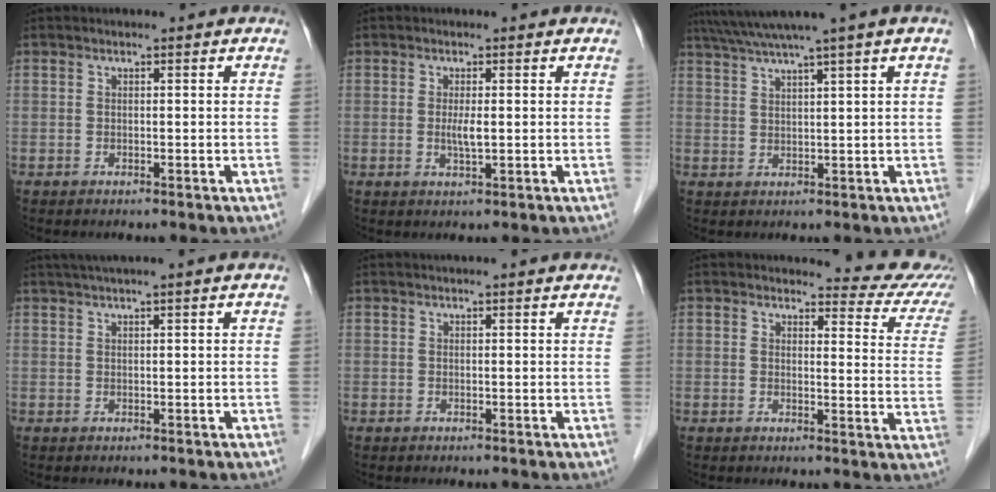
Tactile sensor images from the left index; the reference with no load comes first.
{"total": 2.0, "force": [0.1, 0.3, 2.0], "torque": [-0.045, -0.003, 0.002]}
{"total": 7.7, "force": [5.9, -1.9, 4.6], "torque": [-0.076, 0.026, 0.093]}
{"total": 4.6, "force": [3.7, -1.0, 2.6], "torque": [-0.039, 0.027, 0.065]}
{"total": 5.8, "force": [5.4, 0.1, 2.1], "torque": [-0.028, 0.028, 0.054]}
{"total": 10.8, "force": [10.6, 1.5, 1.5], "torque": [0.008, -0.067, 0.087]}